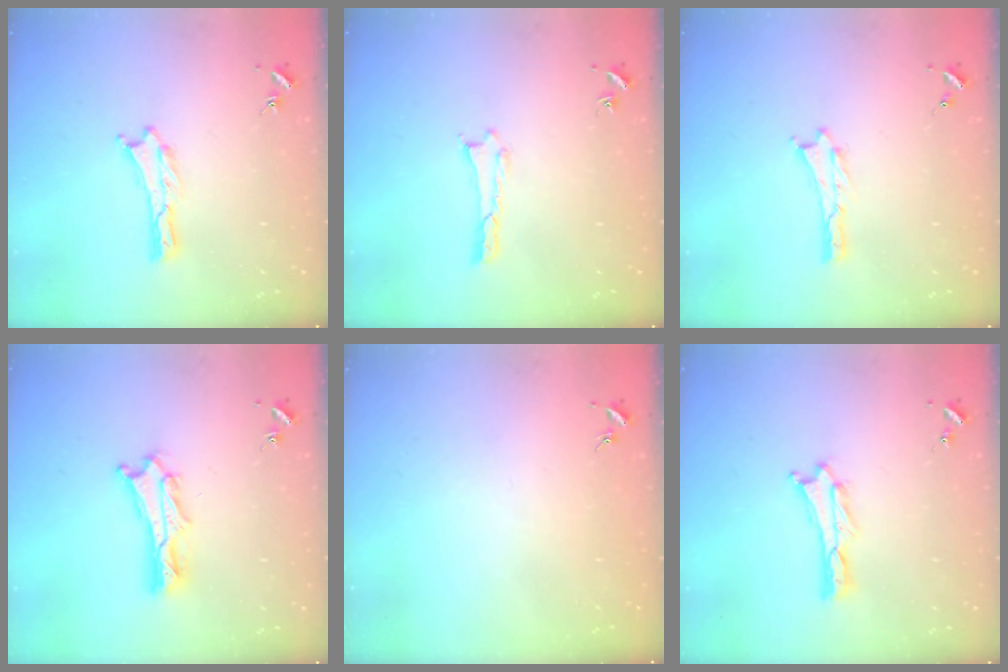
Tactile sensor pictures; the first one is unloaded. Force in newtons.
{"total": 0.0}
{"total": 0.0}
{"total": 3.3, "press": 3.2, "slide": 0.4}
{"total": 0.0}
{"total": 0.6, "press": 0.6, "slide": 0.2}